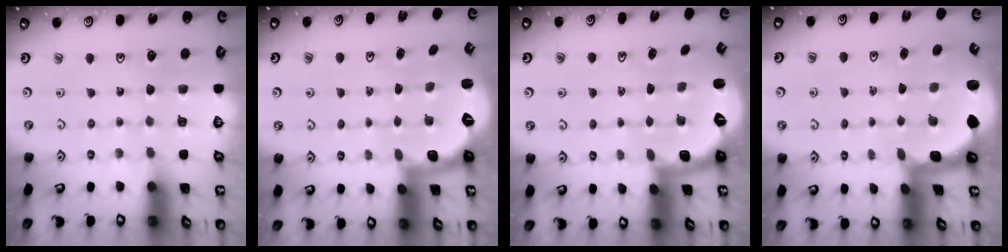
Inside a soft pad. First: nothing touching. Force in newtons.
{"total": 2.6, "press": 1.5, "slide": 2.1}
{"total": 2.7, "press": 1.7, "slide": 2.1}
{"total": 2.1, "press": 1.9, "slide": 0.8}